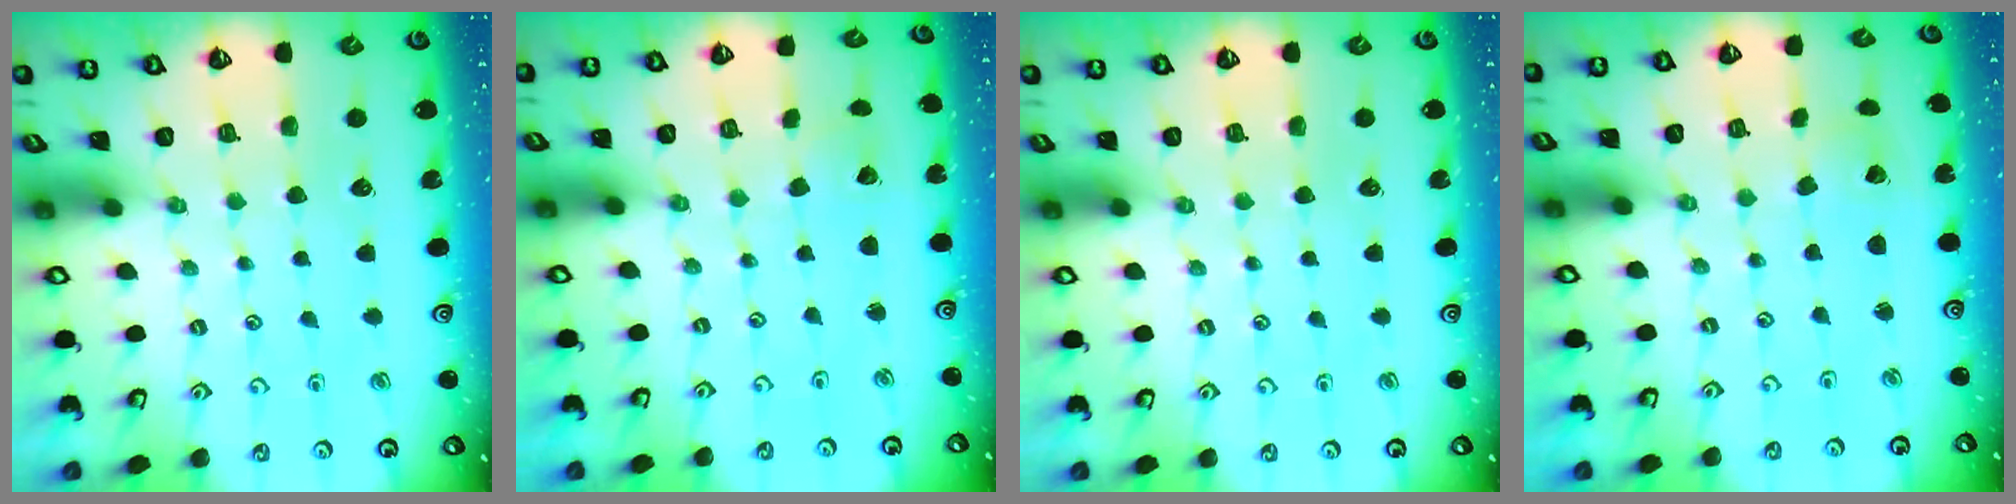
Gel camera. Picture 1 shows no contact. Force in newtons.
{"total": 1.3, "press": 1.3, "slide": 0.0}
{"total": 0.0}
{"total": 1.8, "press": 1.8, "slide": 0.1}